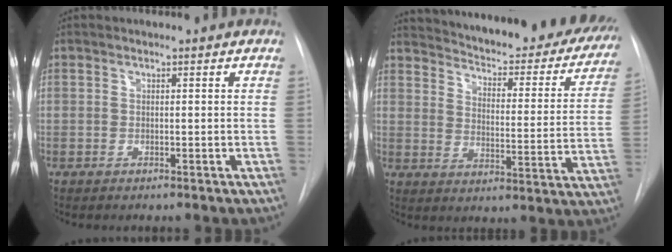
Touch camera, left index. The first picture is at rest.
{"total": 30.9, "force": [27.7, 7.2, 11.7], "torque": [-0.183, -0.083, 0.329]}